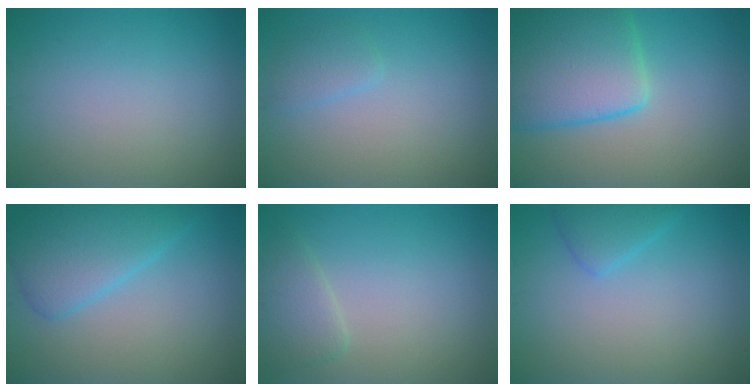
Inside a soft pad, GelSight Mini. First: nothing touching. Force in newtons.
{"total": 1.4, "press": 1.4, "slide": 0.2}
{"total": 8.8, "press": 8.7, "slide": 0.4}
{"total": 4.9, "press": 4.9, "slide": 0.2}
{"total": 2.2, "press": 2.1, "slide": 0.3}
{"total": 2.0, "press": 2.0, "slide": 0.1}